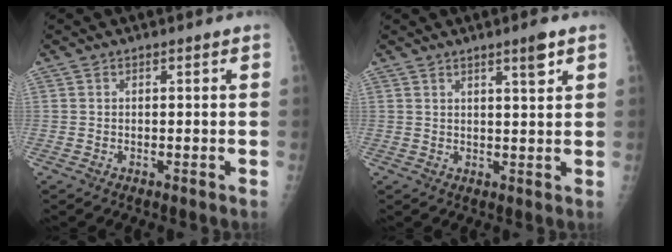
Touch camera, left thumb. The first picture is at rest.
{"total": 3.5, "force": [2.2, 0.3, 2.8], "torque": [-0.039, -0.014, 0.036]}